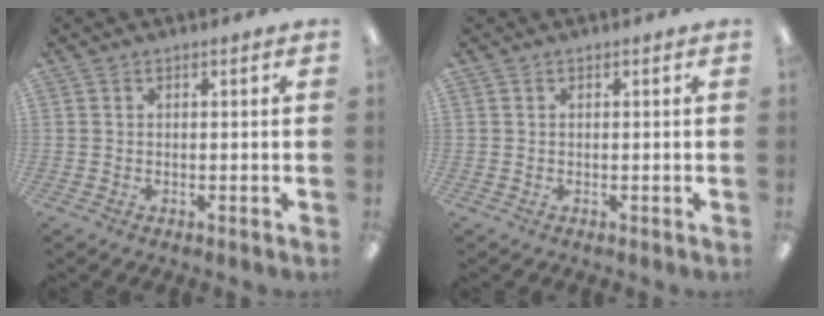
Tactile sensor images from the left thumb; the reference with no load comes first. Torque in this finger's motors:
{"motor_torque": [-0.02, 0.05, -0.11, 0.01, 0.04]}